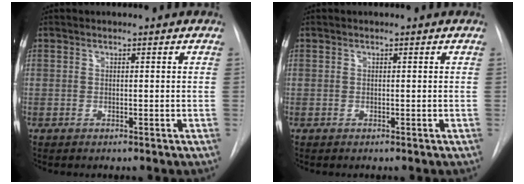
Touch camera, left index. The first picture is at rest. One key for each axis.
{"total": 0.0}